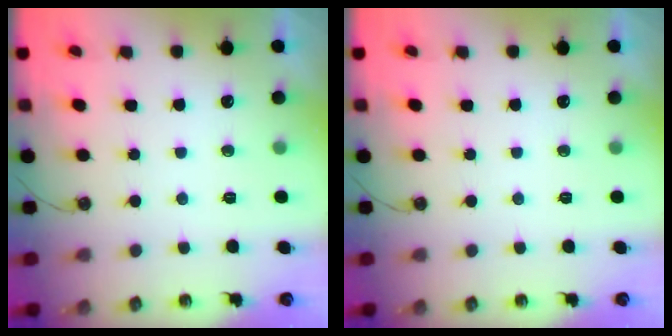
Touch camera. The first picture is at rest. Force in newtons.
{"total": 0.0}